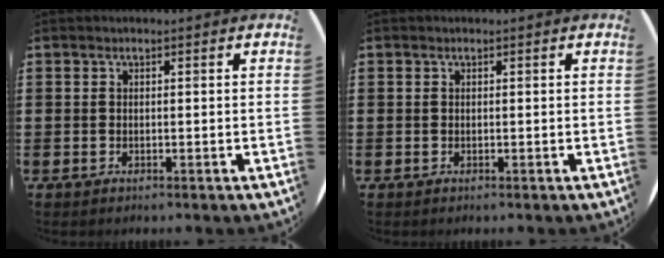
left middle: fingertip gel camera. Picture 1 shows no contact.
{"total": 0.0}